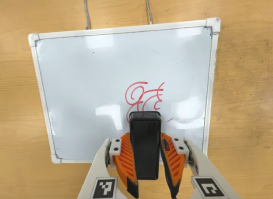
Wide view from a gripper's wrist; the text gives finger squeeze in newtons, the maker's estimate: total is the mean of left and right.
{"total": 9.6, "left": 7.0, "right": 12.2}